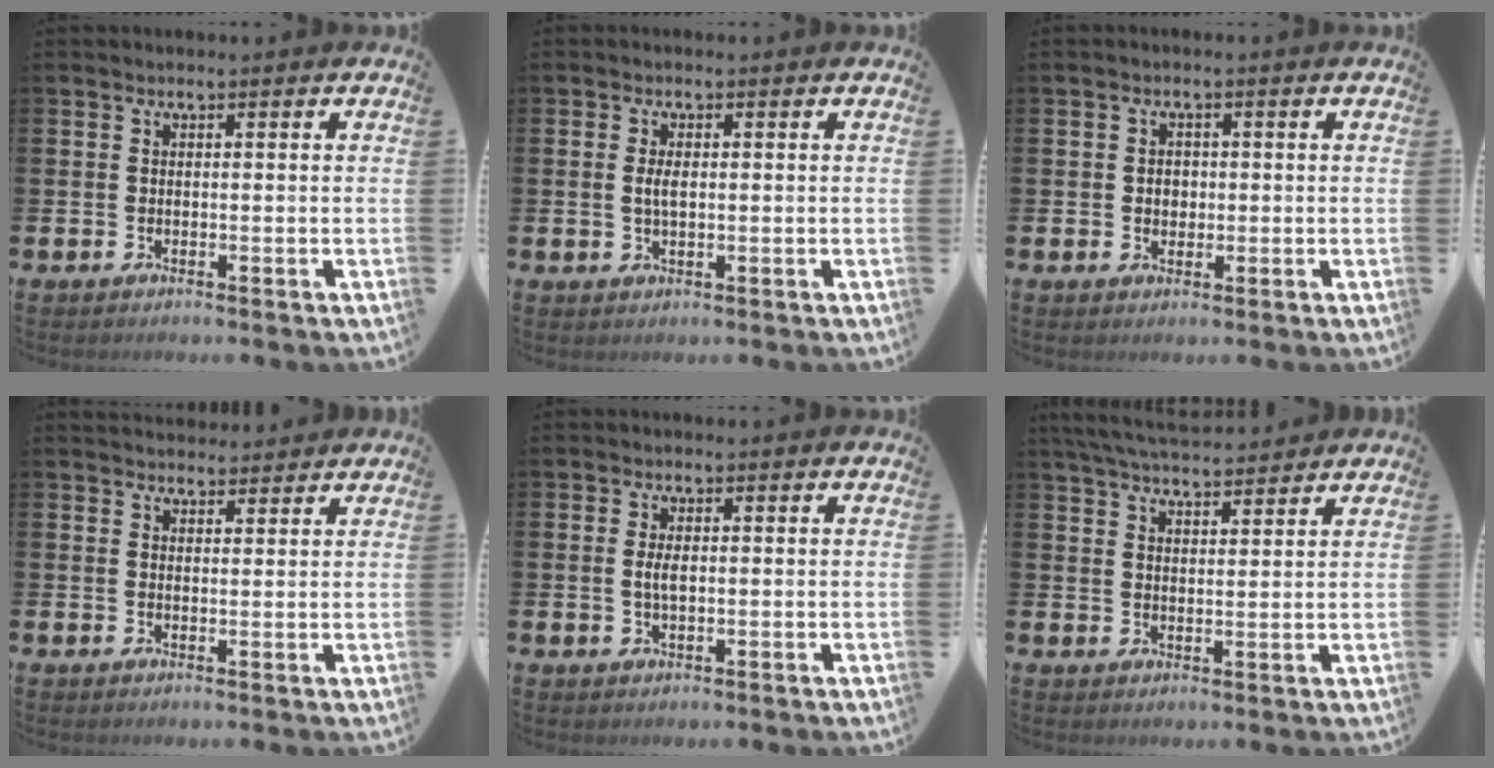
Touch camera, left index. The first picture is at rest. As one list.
[{"total": 2.2, "force": [0.2, 1.0, 2.0], "torque": [-0.032, 0.001, -0.001]}, {"total": 1.7, "force": [0.1, 1.6, 0.8], "torque": [0.000, 0.003, -0.004]}, {"total": 2.7, "force": [2.6, 0.7, -0.1], "torque": [0.006, -0.012, 0.045]}, {"total": 2.4, "force": [0.1, 1.0, 2.1], "torque": [-0.041, 0.005, -0.001]}, {"total": 5.6, "force": [5.4, 0.6, 1.3], "torque": [-0.048, -0.020, 0.100]}]